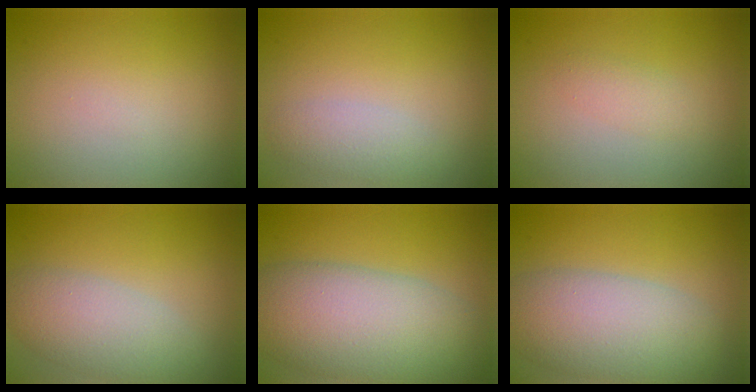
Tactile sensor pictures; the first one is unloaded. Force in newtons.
{"total": 1.9, "press": 1.9, "slide": 0.0}
{"total": 1.3, "press": 1.3, "slide": 0.1}
{"total": 4.6, "press": 4.6, "slide": 0.2}
{"total": 9.6, "press": 9.6, "slide": 0.5}
{"total": 7.3, "press": 7.3, "slide": 0.5}